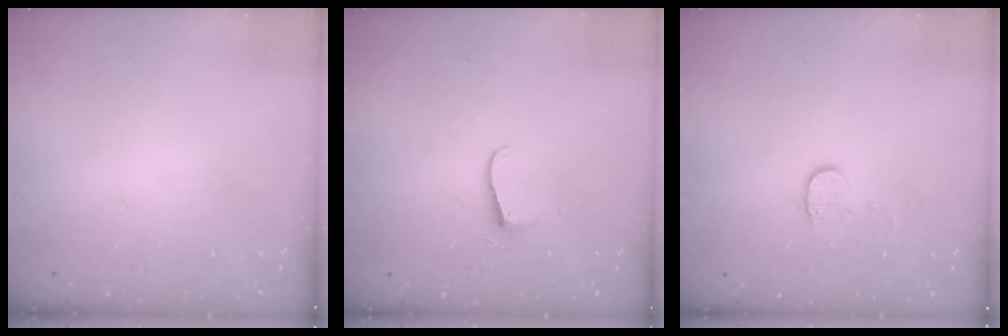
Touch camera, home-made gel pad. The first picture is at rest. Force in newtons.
{"total": 5.5, "press": 5.5, "slide": 0.6}
{"total": 5.7, "press": 5.7, "slide": 0.5}